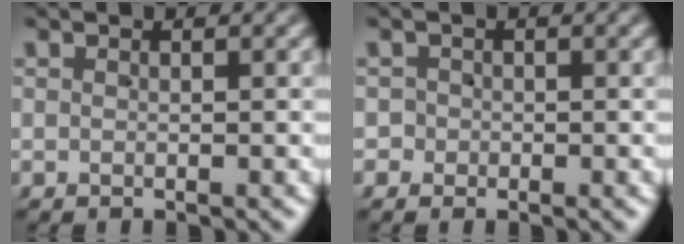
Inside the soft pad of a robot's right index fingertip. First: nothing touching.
{"total": 1.7, "force": [-0.6, 1.6, -0.2], "torque": [-0.001, -0.002, -0.013]}